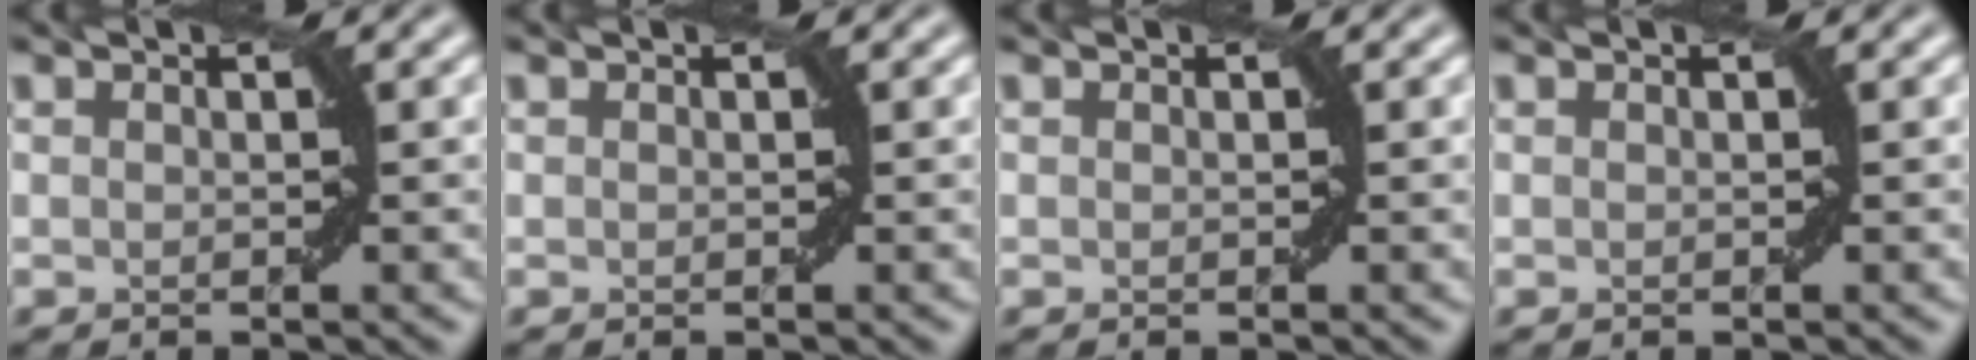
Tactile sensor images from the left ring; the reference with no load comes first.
{"total": 0.0}
{"total": 0.0}
{"total": 0.0}